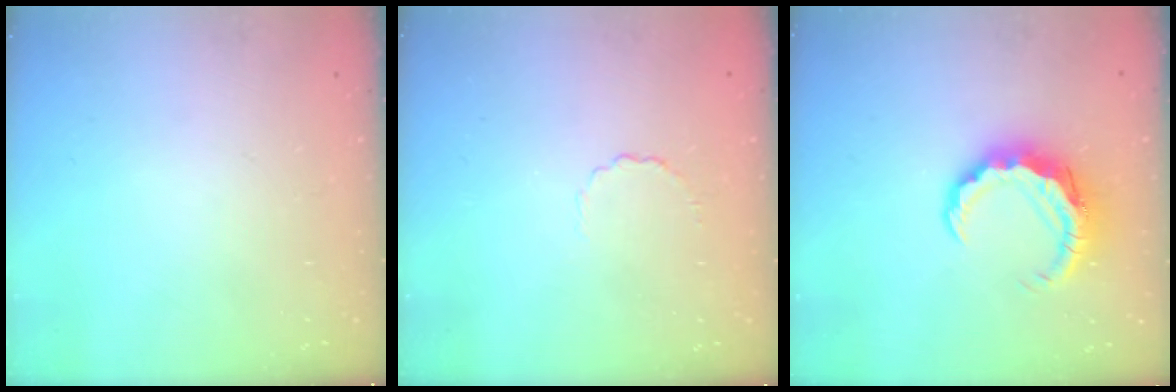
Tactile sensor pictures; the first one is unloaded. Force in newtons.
{"total": 2.6, "press": 2.4, "slide": 1.0}
{"total": 9.4, "press": 9.3, "slide": 1.5}